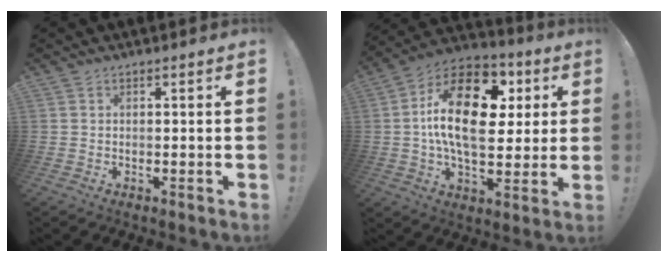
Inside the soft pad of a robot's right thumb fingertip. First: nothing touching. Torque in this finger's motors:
{"motor_torque": [1.51, 3.50, 1.48, -0.89, 0.14]}